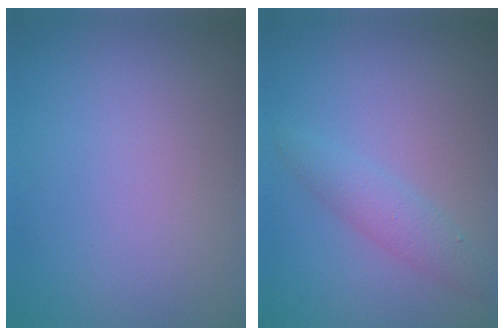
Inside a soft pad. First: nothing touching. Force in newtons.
{"total": 2.1, "press": 2.1, "slide": 0.1}